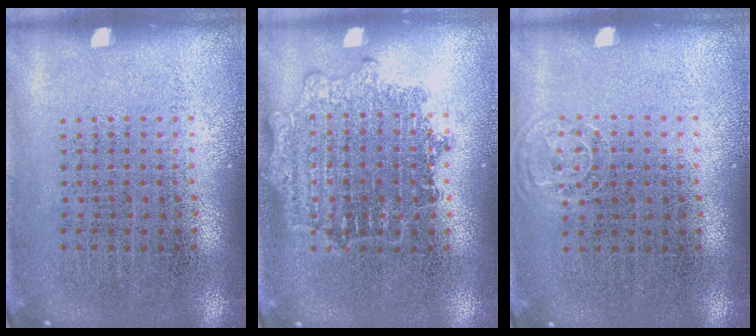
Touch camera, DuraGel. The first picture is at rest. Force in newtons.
{"total": 1.2, "press": 1.2, "slide": 0.3}
{"total": 0.6, "press": 0.6, "slide": 0.3}